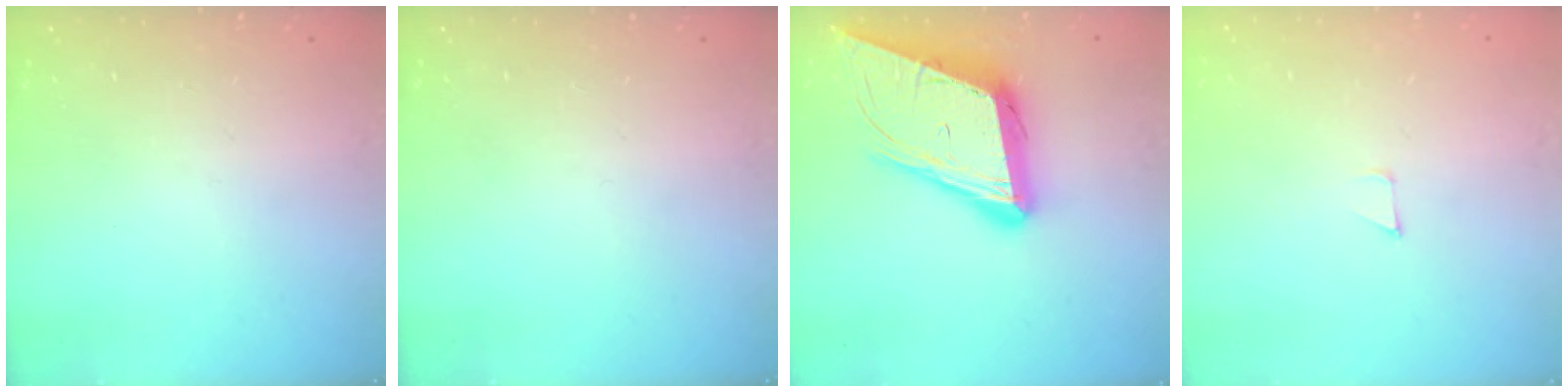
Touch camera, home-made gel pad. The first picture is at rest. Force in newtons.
{"total": 0.0}
{"total": 17.7, "press": 17.2, "slide": 4.0}
{"total": 2.7, "press": 2.7, "slide": 0.2}